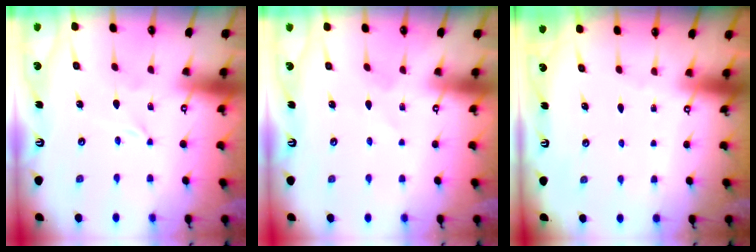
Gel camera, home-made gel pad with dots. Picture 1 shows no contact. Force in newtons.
{"total": 1.2, "press": 1.1, "slide": 0.2}
{"total": 0.0}